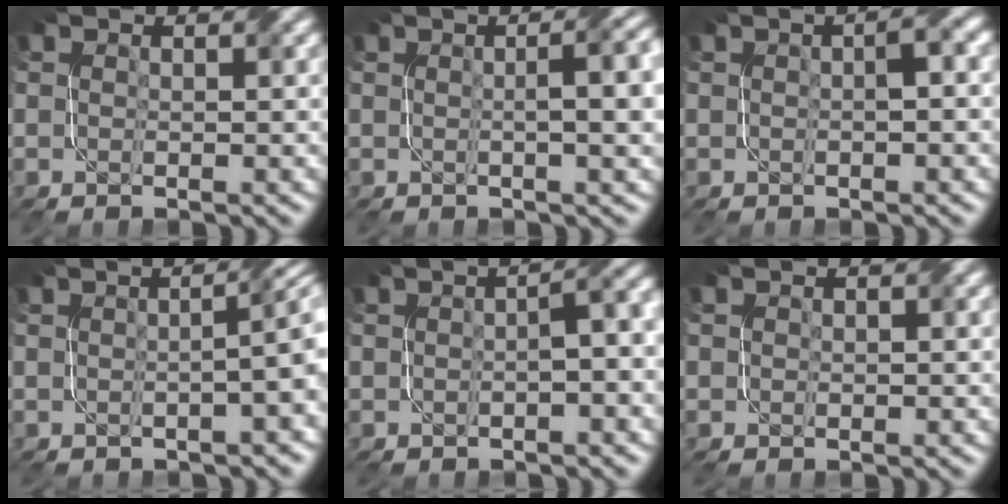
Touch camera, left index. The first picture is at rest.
{"total": 5.9, "force": [0.5, 1.8, 5.6], "torque": [-0.046, 0.019, 0.001]}
{"total": 1.8, "force": [0.0, 0.2, 1.7], "torque": [-0.029, 0.010, -0.003]}
{"total": 4.6, "force": [-0.1, 1.6, 4.3], "torque": [-0.028, 0.018, -0.004]}
{"total": 3.4, "force": [-0.3, 0.8, 3.3], "torque": [-0.046, 0.015, -0.006]}
{"total": 0.5, "force": [0.2, 0.5, 0.0], "torque": [0.003, -0.001, -0.001]}